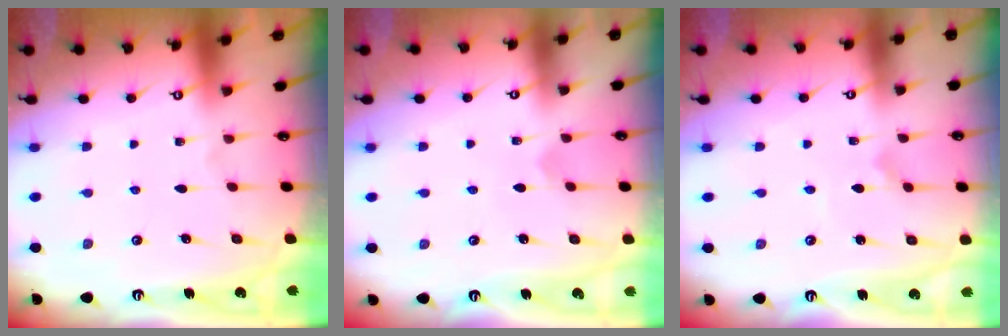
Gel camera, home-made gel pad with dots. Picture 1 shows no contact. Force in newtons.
{"total": 2.5, "press": 2.5, "slide": 0.1}
{"total": 1.0, "press": 1.0, "slide": 0.1}